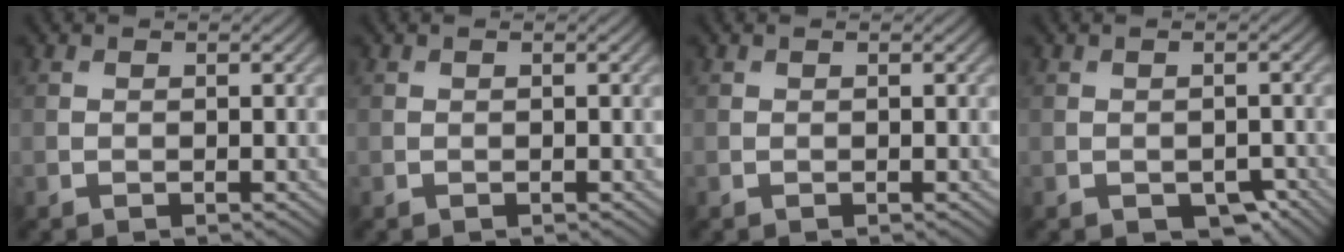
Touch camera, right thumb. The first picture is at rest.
{"total": 0.0}
{"total": 0.0}
{"total": 3.1, "force": [-1.8, 1.8, 1.8], "torque": [-0.022, -0.009, -0.018]}